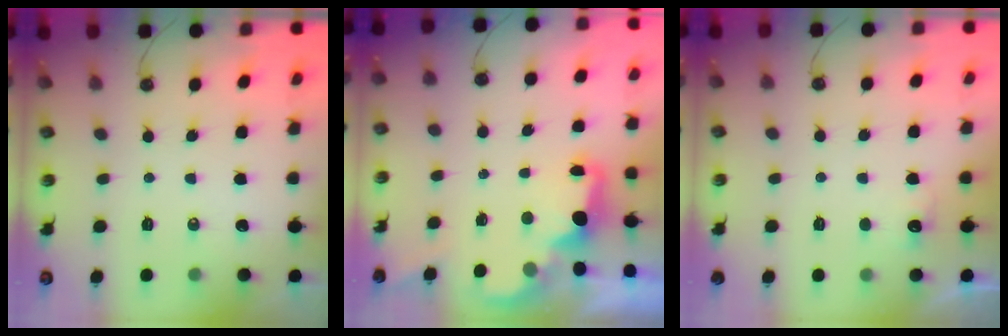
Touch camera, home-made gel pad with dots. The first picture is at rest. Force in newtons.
{"total": 2.1, "press": 2.0, "slide": 0.7}
{"total": 2.9, "press": 2.7, "slide": 0.9}